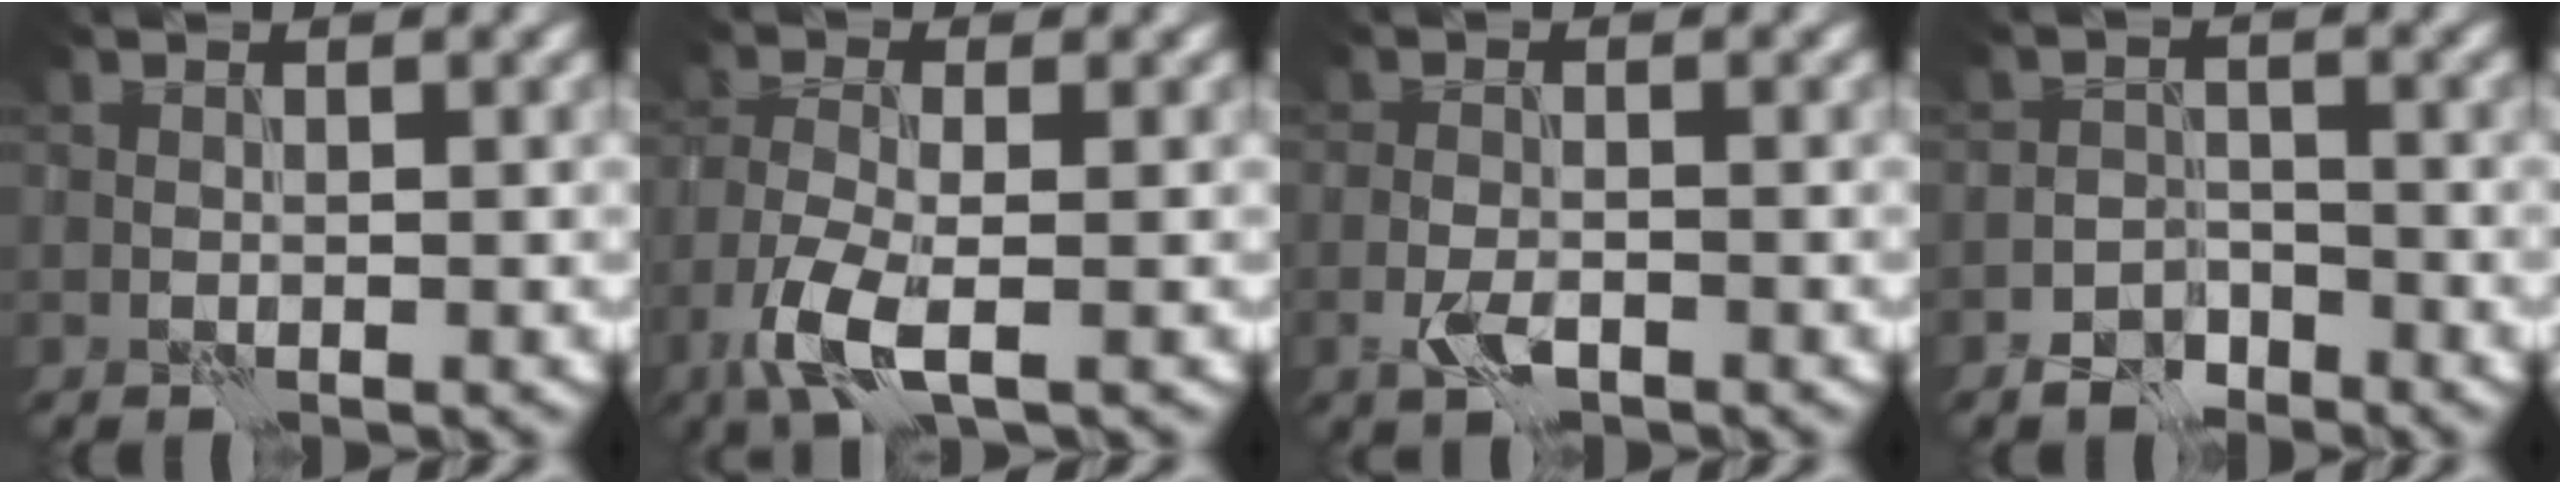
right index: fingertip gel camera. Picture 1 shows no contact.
{"total": 4.7, "force": [-2.4, 1.4, 3.8], "torque": [-0.089, -0.008, -0.052]}
{"total": 2.1, "force": [-1.2, 0.8, 1.5], "torque": [-0.034, -0.002, -0.025]}
{"total": 2.6, "force": [-2.2, 1.3, 0.6], "torque": [-0.006, 0.004, -0.044]}